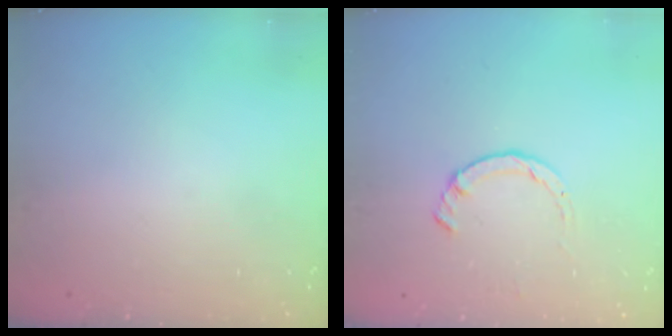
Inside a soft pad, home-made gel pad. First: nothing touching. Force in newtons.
{"total": 2.8, "press": 2.8, "slide": 0.4}